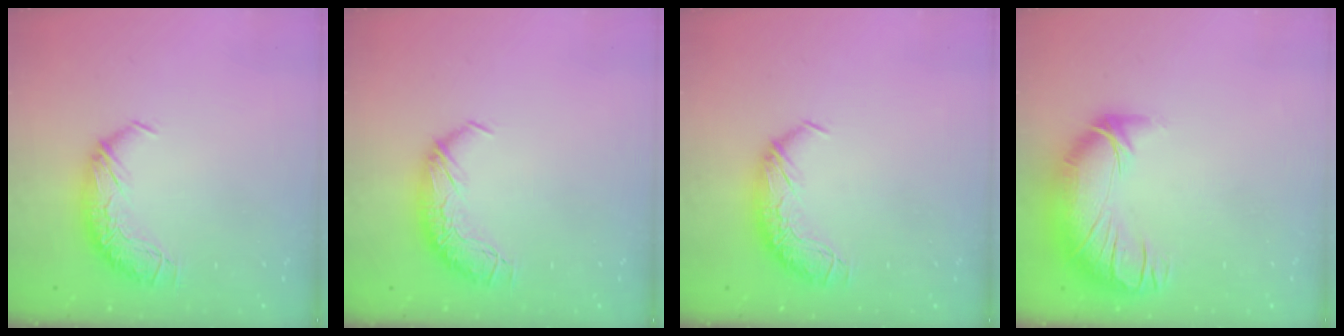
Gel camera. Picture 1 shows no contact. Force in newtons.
{"total": 0.0}
{"total": 0.0}
{"total": 3.6, "press": 2.0, "slide": 3.1}